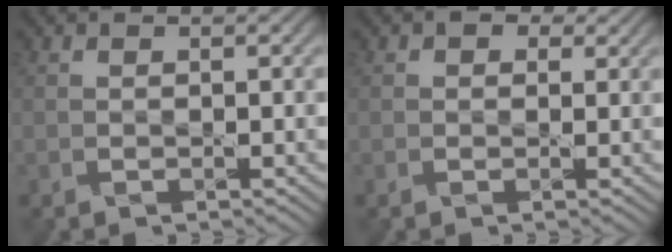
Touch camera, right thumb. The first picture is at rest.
{"total": 1.8, "force": [0.8, 1.4, 0.7], "torque": [-0.010, -0.002, 0.004]}